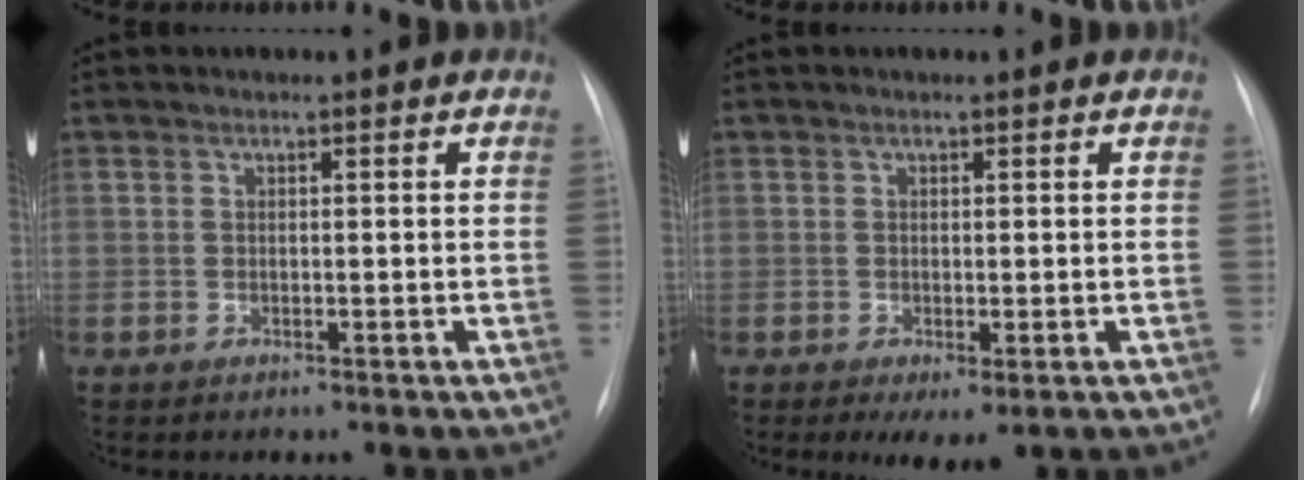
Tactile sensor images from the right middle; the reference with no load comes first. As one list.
[{"total": 3.0, "force": [-1.0, 0.9, 2.7], "torque": [-0.037, -0.008, -0.009]}]